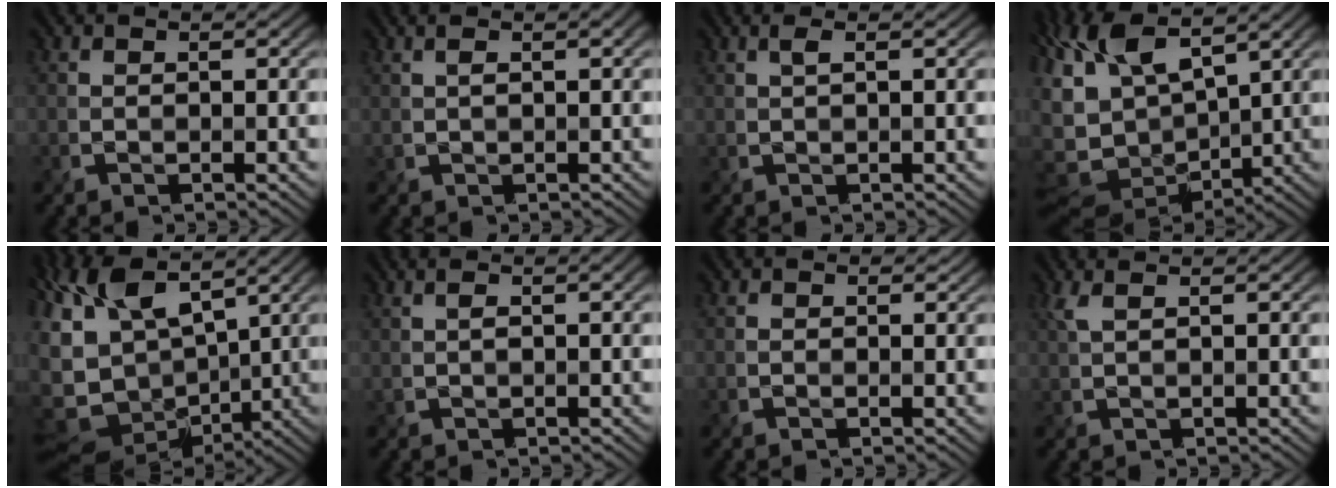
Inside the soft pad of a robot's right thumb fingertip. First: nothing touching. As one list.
[{"total": 2.4, "force": [0.8, 0.6, 2.2], "torque": [-0.042, 0.005, 0.016]}, {"total": 1.3, "force": [0.5, 0.1, 1.2], "torque": [-0.027, 0.004, 0.009]}, {"total": 13.1, "force": [2.7, 6.8, 10.9], "torque": [-0.254, -0.001, 0.061]}, {"total": 13.5, "force": [3.0, 8.1, 10.4], "torque": [-0.241, -0.004, 0.072]}, {"total": 2.1, "force": [0.5, 0.6, 2.0], "torque": [-0.040, 0.004, 0.010]}, {"total": 0.7, "force": [0.2, 0.7, 0.2], "torque": [-0.008, -0.002, -0.001]}, {"total": 1.7, "force": [1.0, 0.1, 1.4], "torque": [-0.039, 0.006, 0.022]}]